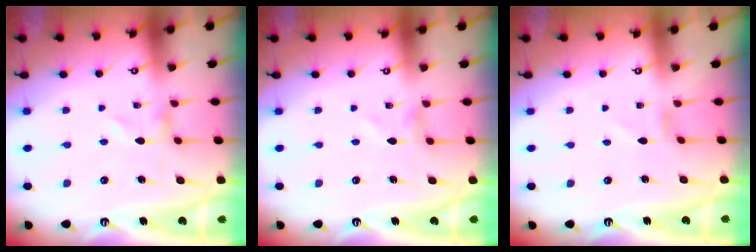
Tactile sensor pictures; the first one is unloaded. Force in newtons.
{"total": 0.0}
{"total": 0.0}